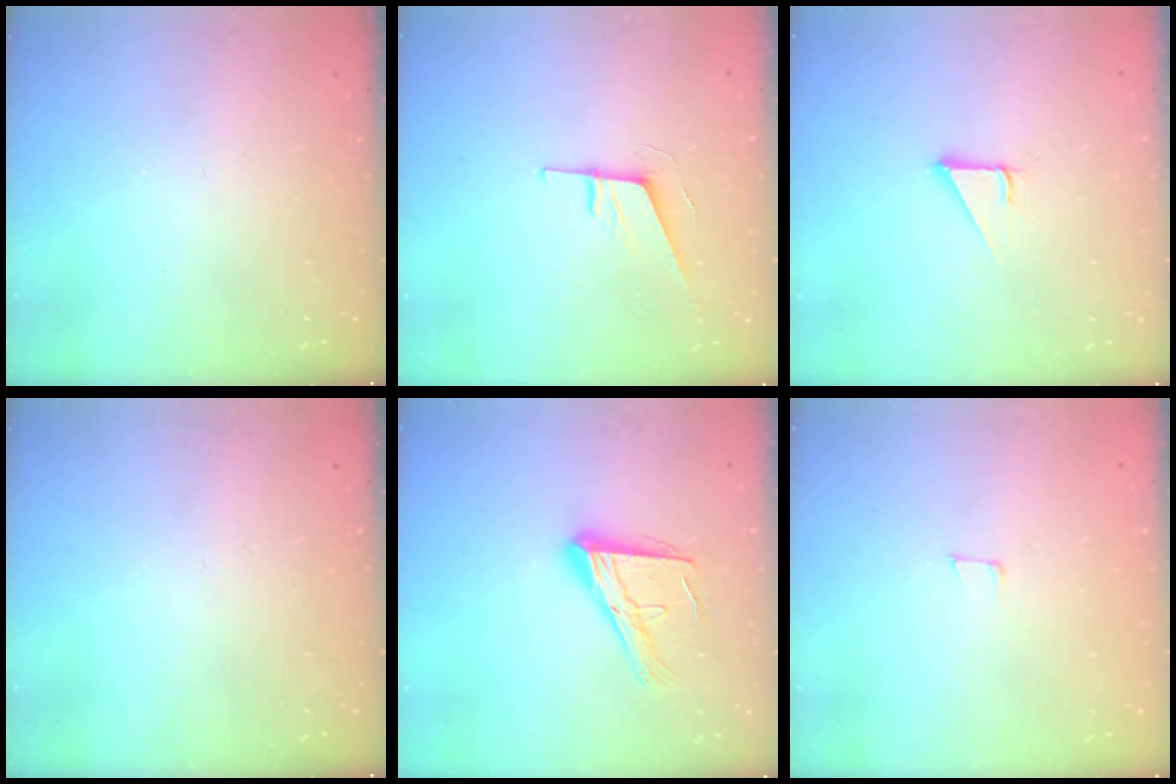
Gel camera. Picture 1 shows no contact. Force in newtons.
{"total": 7.7, "press": 7.4, "slide": 2.3}
{"total": 2.8, "press": 2.8, "slide": 0.1}
{"total": 0.0}
{"total": 15.2, "press": 15.2, "slide": 1.2}
{"total": 3.8, "press": 3.7, "slide": 1.0}